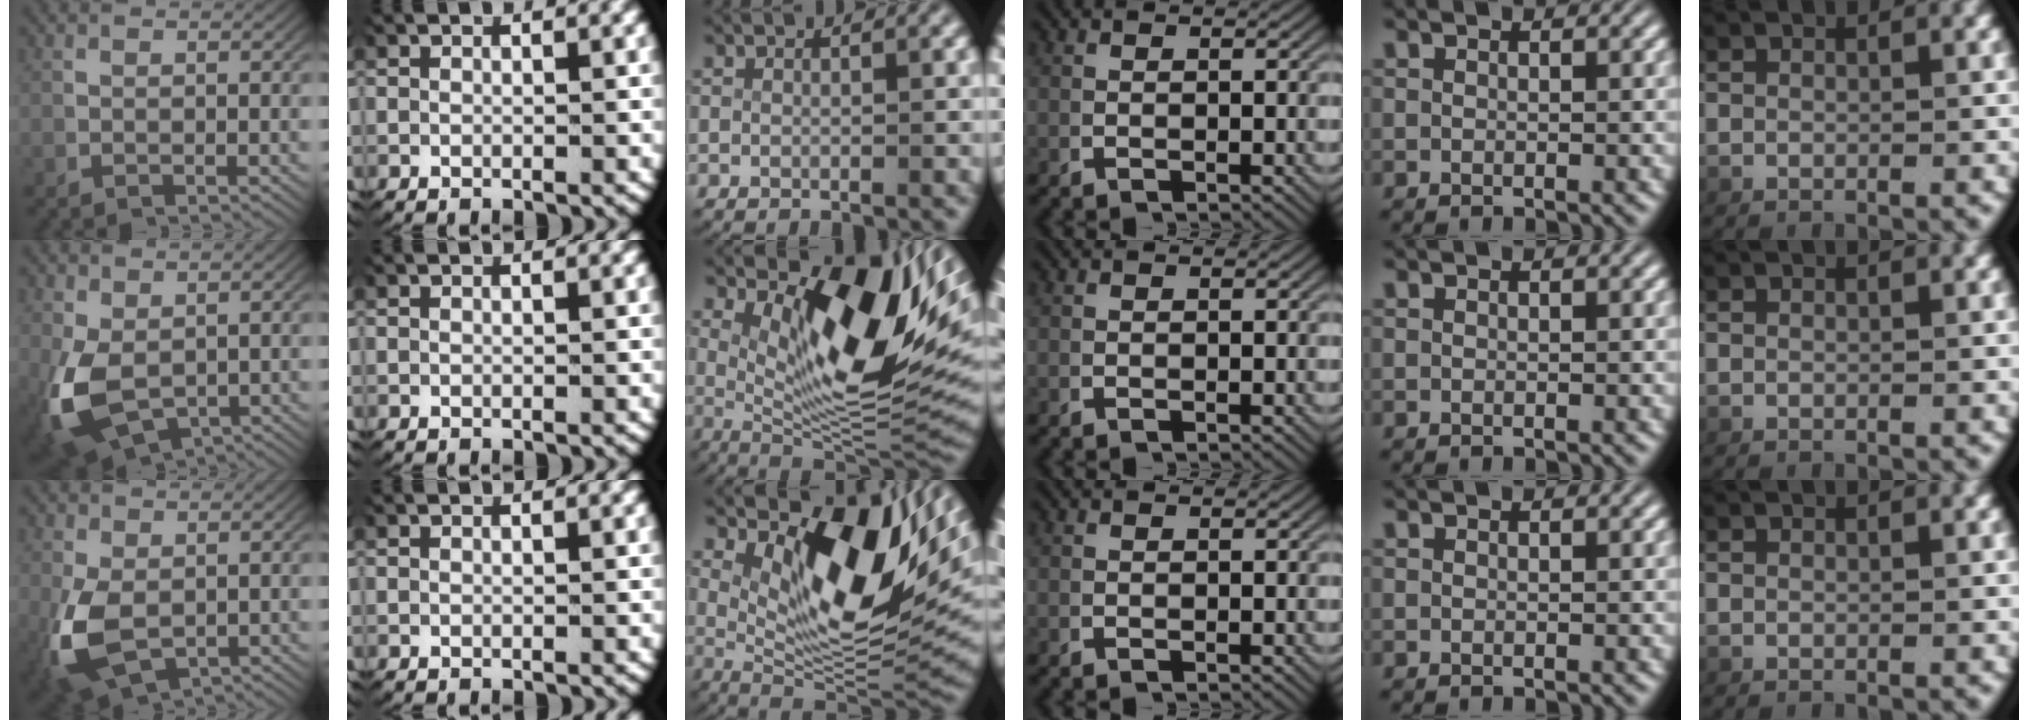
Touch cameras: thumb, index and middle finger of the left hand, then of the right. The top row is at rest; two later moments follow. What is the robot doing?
{"motion": "lift_and_place", "object": "fork"}